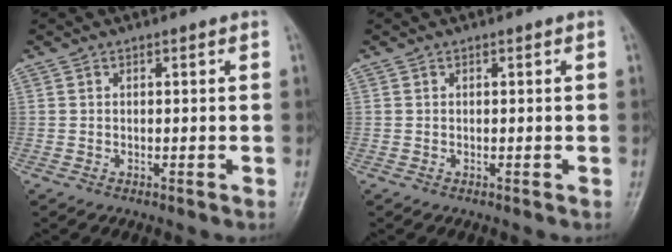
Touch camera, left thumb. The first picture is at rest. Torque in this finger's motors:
{"motor_torque": [0.00, 0.00, -0.05, -0.05, 0.00]}